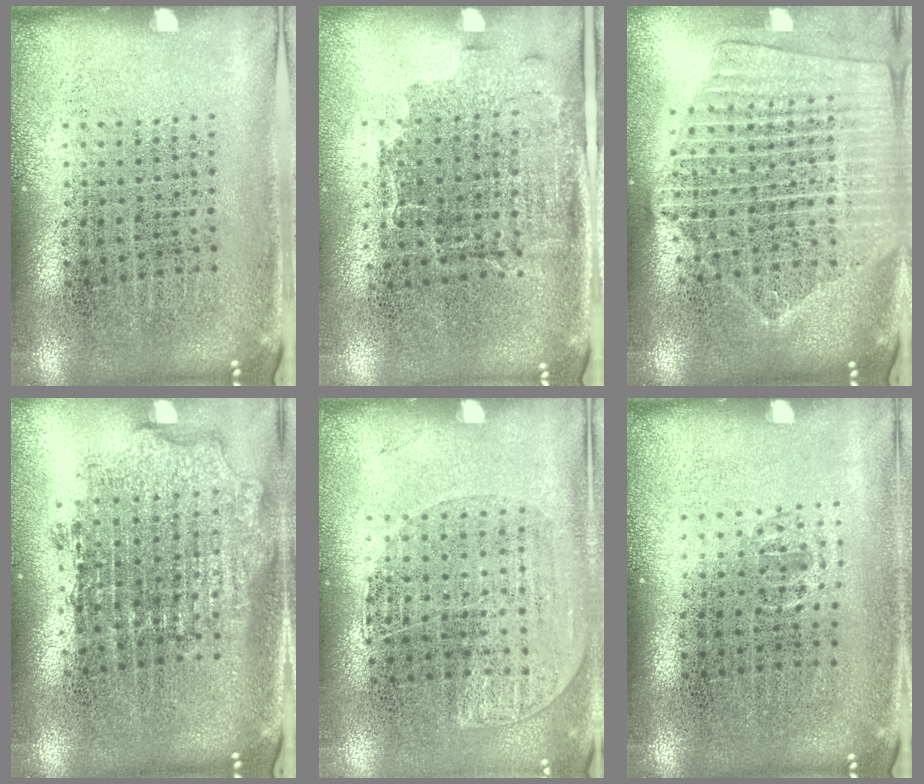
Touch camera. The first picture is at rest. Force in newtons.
{"total": 1.6, "press": 1.3, "slide": 0.9}
{"total": 2.1, "press": 1.9, "slide": 0.9}
{"total": 1.7, "press": 1.4, "slide": 1.0}
{"total": 1.1, "press": 0.9, "slide": 0.6}
{"total": 0.6, "press": 0.4, "slide": 0.4}